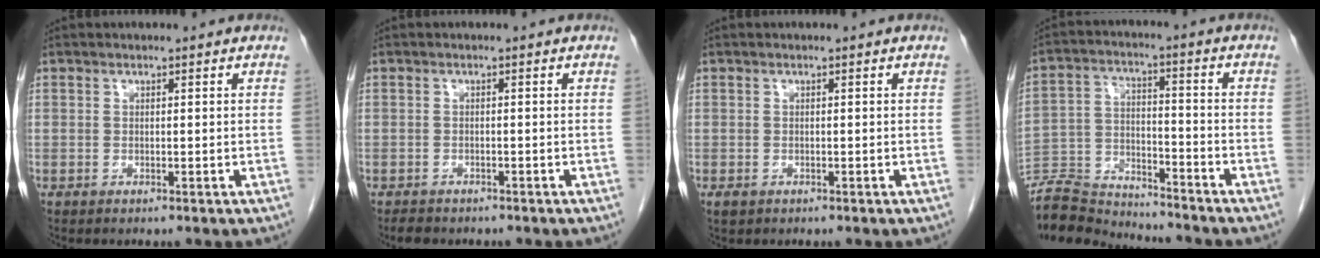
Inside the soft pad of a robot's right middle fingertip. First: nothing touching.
{"total": 2.9, "force": [-2.5, 1.2, 0.9], "torque": [-0.025, -0.006, -0.032]}
{"total": 0.9, "force": [-0.4, 0.6, 0.4], "torque": [-0.009, 0.000, -0.001]}
{"total": 11.6, "force": [-11.4, 1.3, 1.5], "torque": [-0.029, 0.015, -0.208]}